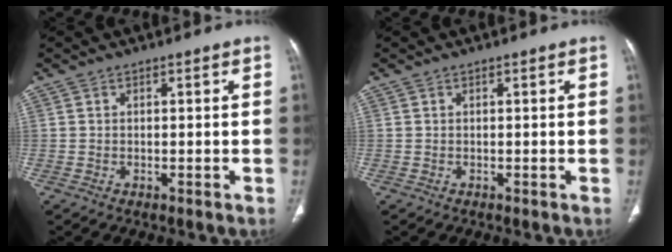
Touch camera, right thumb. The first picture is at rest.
{"total": 0.0}